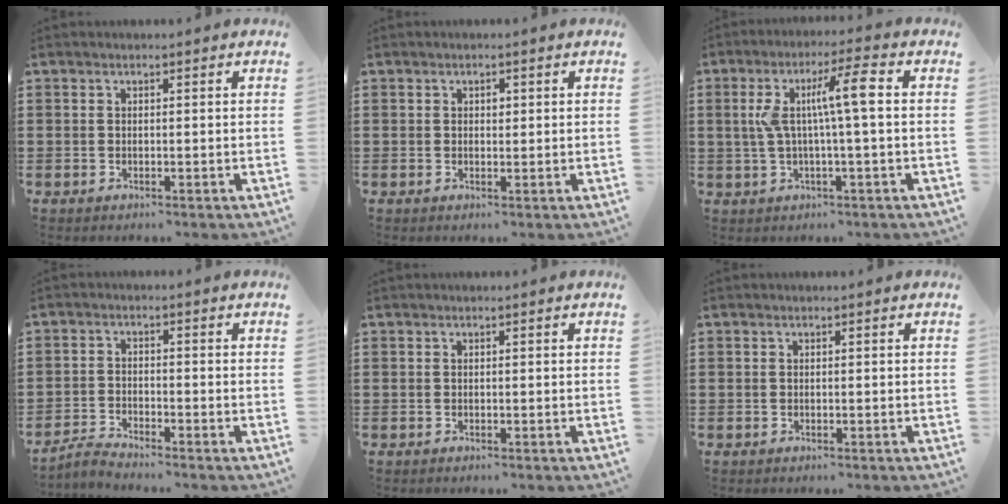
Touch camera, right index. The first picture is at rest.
{"total": 1.0, "force": [0.3, 0.7, 0.6], "torque": [-0.004, 0.002, 0.004]}
{"total": 8.5, "force": [0.9, 0.8, 8.4], "torque": [-0.166, 0.002, 0.004]}
{"total": 2.3, "force": [-2.3, -0.1, 0.4], "torque": [-0.018, 0.003, -0.049]}
{"total": 0.0}
{"total": 0.0}